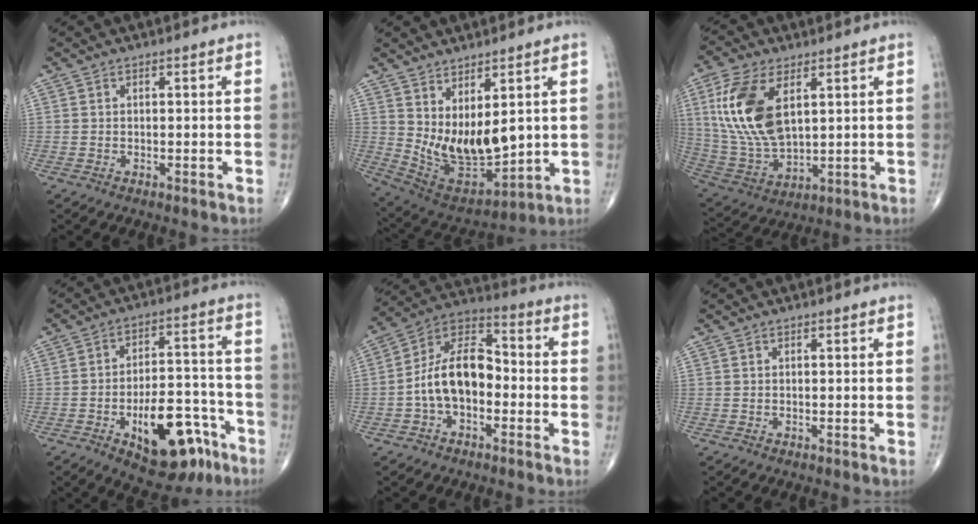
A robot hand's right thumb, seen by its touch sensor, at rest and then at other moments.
{"total": 14.0, "force": [2.6, 6.8, 12.0], "torque": [-0.187, -0.038, 0.078]}
{"total": 16.6, "force": [5.1, 8.7, 13.2], "torque": [-0.269, -0.018, 0.109]}
{"total": 17.2, "force": [-8.2, 8.3, 12.7], "torque": [-0.152, 0.059, -0.108]}
{"total": 13.0, "force": [-2.4, 8.0, 10.0], "torque": [-0.161, 0.048, -0.055]}
{"total": 0.0}